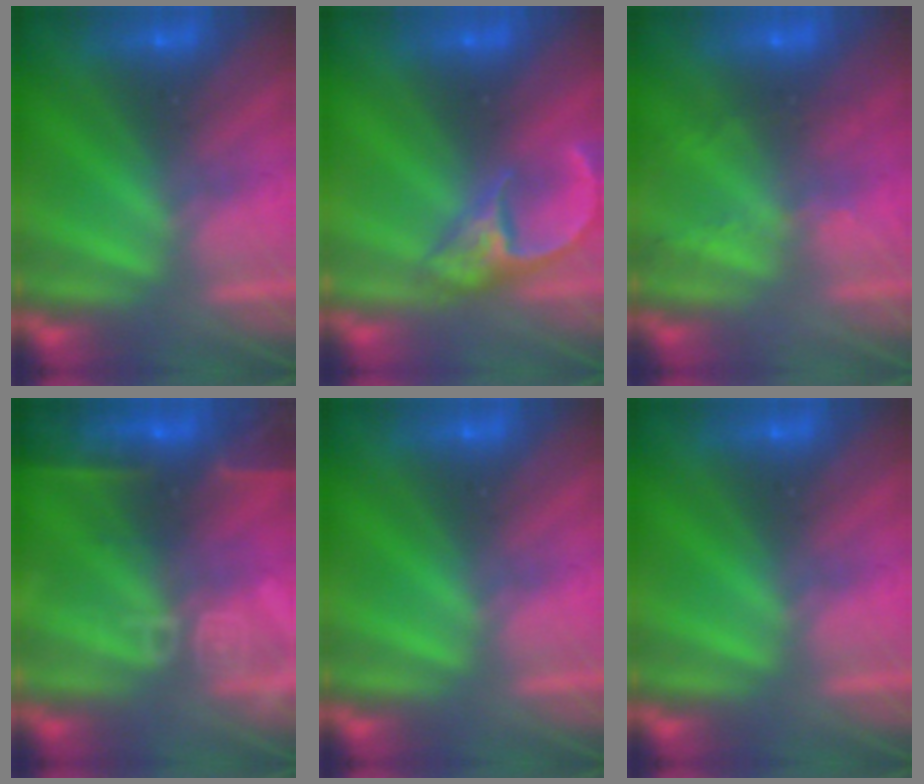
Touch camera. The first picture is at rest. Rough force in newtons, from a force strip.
{"total": 4.7}
{"total": 2.1}
{"total": 13.7}
{"total": 0.0}
{"total": 0.0}